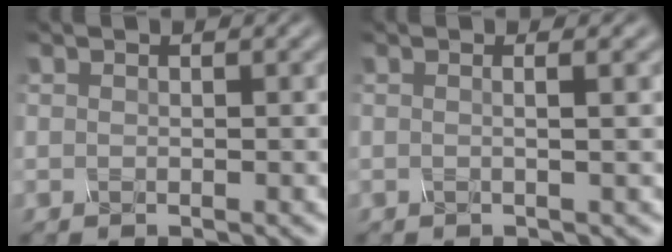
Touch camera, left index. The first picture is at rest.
{"total": 2.4, "force": [0.4, 1.1, 2.1], "torque": [-0.017, 0.006, -0.025]}